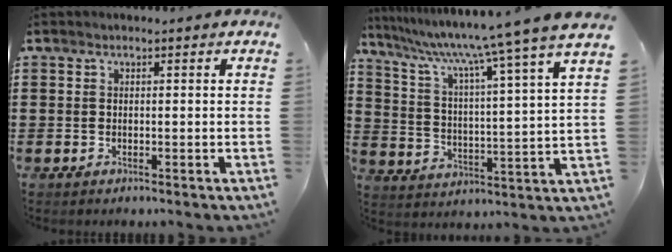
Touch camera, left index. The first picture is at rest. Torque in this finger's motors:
{"motor_torque": [0.95, 0.90, 1.05, 0.21]}